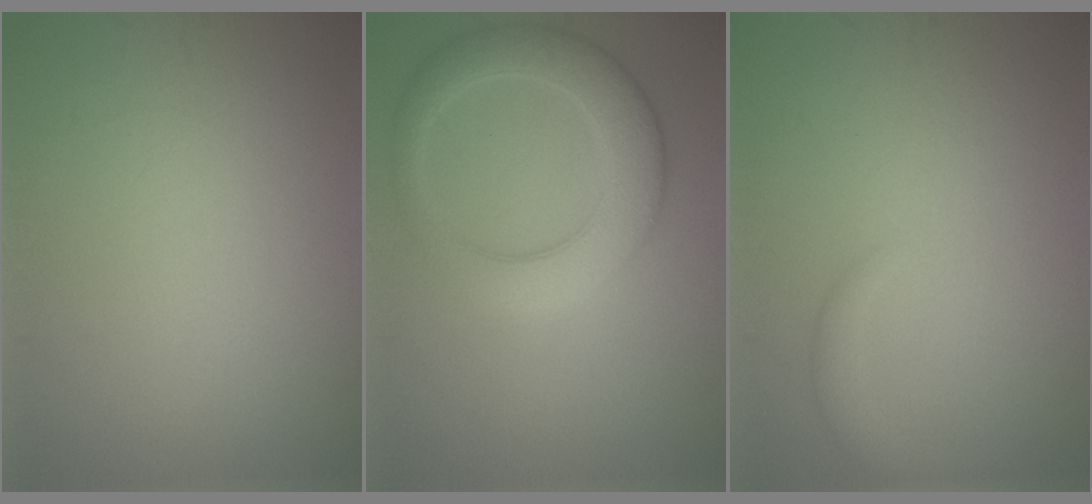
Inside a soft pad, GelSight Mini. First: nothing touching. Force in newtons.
{"total": 5.6, "press": 5.5, "slide": 0.3}
{"total": 2.0, "press": 1.9, "slide": 0.1}